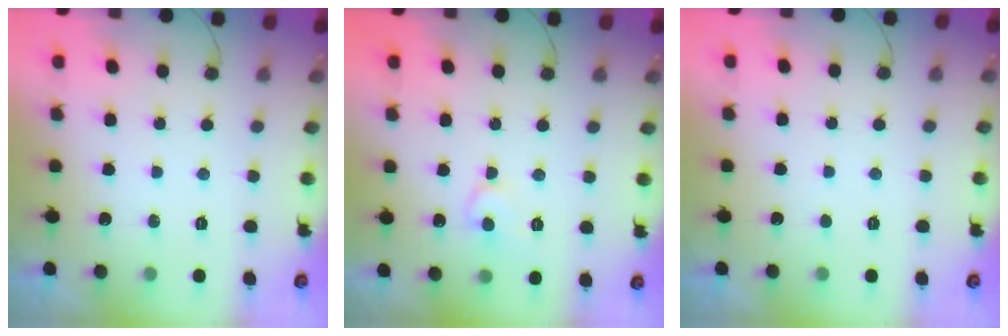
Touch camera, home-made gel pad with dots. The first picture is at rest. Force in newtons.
{"total": 7.2, "press": 7.1, "slide": 0.6}
{"total": 1.7, "press": 1.6, "slide": 0.2}